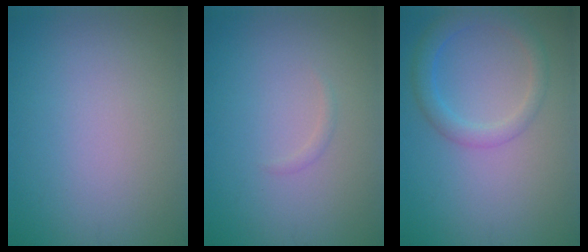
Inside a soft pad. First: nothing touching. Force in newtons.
{"total": 0.6, "press": 0.6, "slide": 0.0}
{"total": 2.8, "press": 2.8, "slide": 0.2}